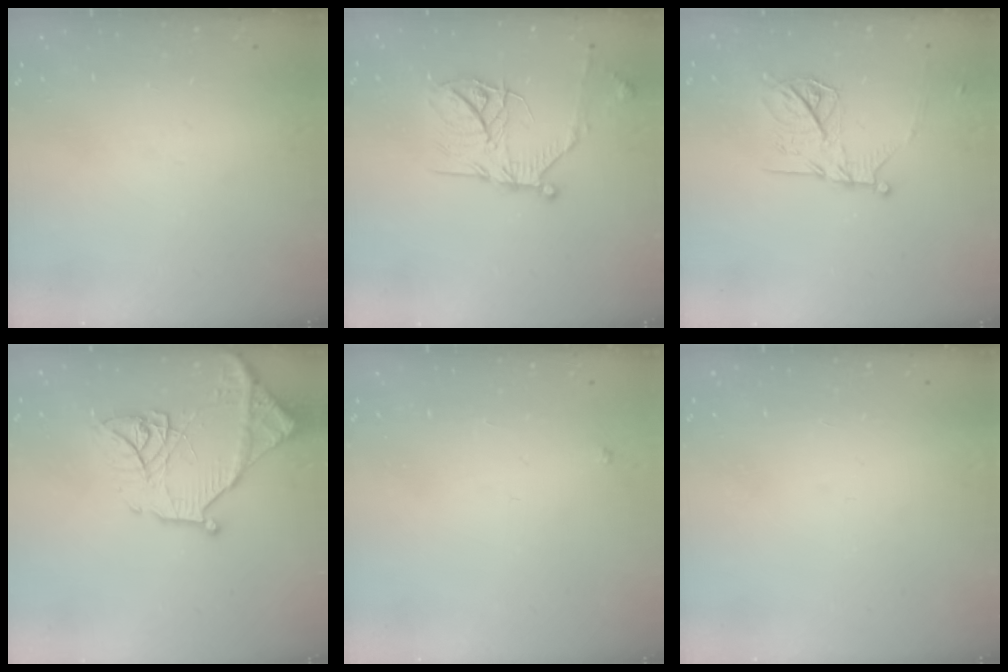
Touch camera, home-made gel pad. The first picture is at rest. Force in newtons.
{"total": 17.1, "press": 17.1, "slide": 1.1}
{"total": 14.9, "press": 14.9, "slide": 0.4}
{"total": 17.5, "press": 17.4, "slide": 1.9}
{"total": 2.7, "press": 2.7, "slide": 0.3}
{"total": 1.5, "press": 1.5, "slide": 0.1}